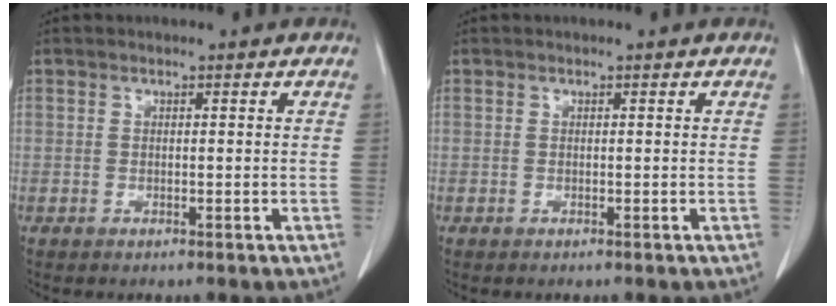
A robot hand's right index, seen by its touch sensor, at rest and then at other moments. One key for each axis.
{"total": 0.0}